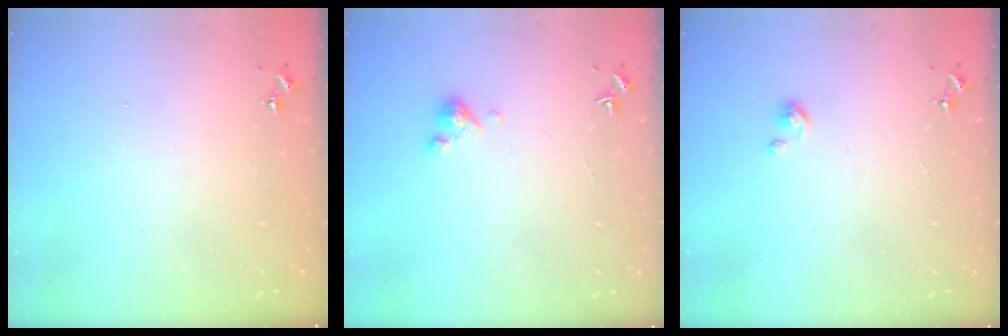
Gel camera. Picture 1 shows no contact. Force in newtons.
{"total": 4.1, "press": 4.1, "slide": 0.3}
{"total": 2.7, "press": 2.7, "slide": 0.3}